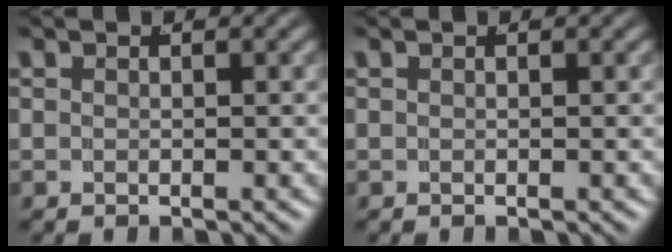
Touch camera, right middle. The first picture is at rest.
{"total": 0.0}